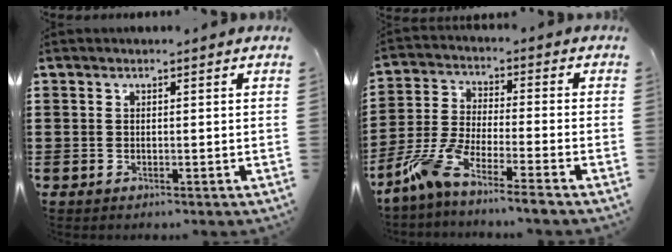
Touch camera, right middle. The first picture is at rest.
{"total": 7.0, "force": [-6.0, 0.0, 3.7], "torque": [-0.100, -0.019, -0.124]}